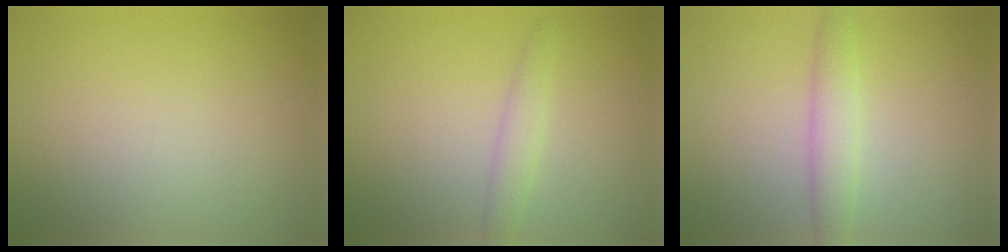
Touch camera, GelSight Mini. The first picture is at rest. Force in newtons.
{"total": 1.7, "press": 1.7, "slide": 0.1}
{"total": 2.6, "press": 2.6, "slide": 0.1}